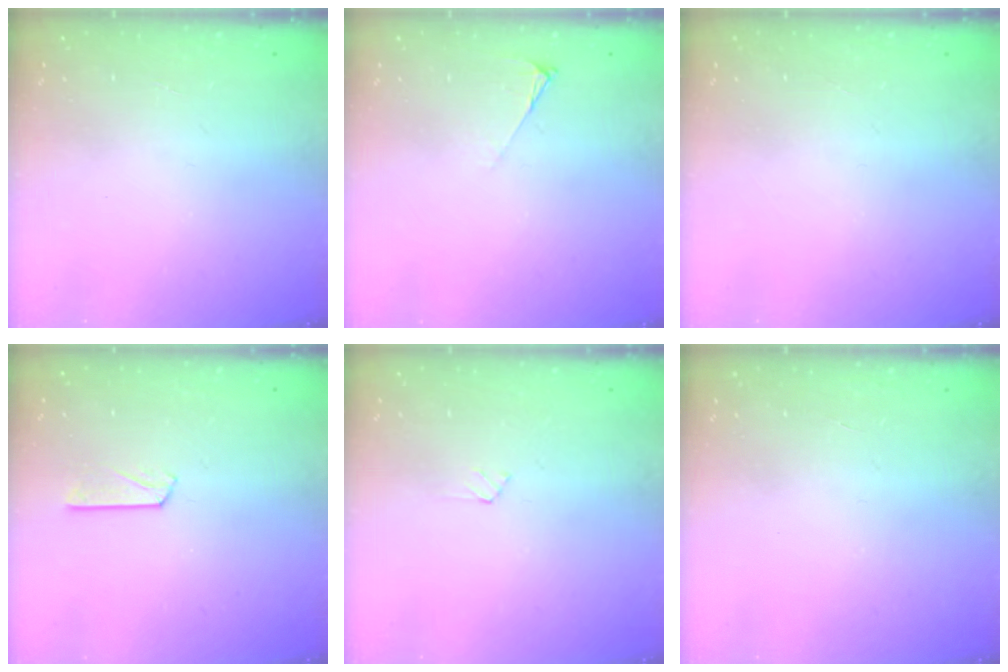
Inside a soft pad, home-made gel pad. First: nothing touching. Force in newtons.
{"total": 4.0, "press": 4.0, "slide": 0.7}
{"total": 0.0}
{"total": 3.6, "press": 3.6, "slide": 0.3}
{"total": 2.7, "press": 2.7, "slide": 0.3}
{"total": 0.0}